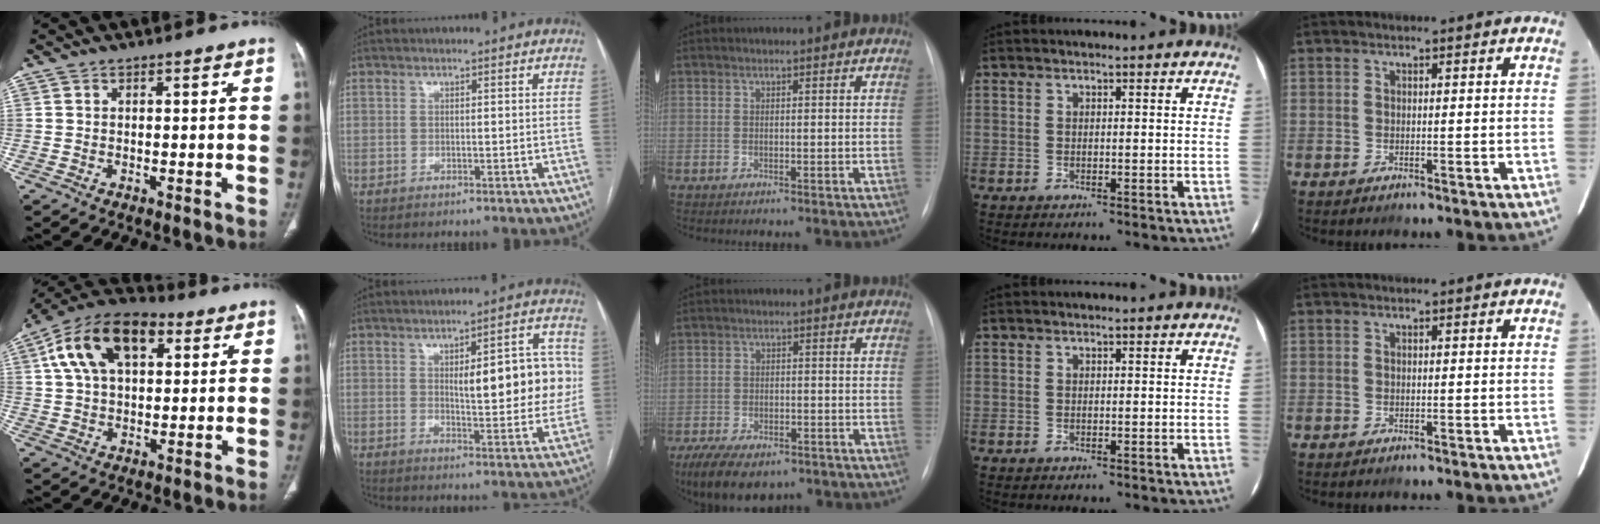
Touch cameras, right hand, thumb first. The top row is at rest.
{"thumb": {"total": 17.0, "force": [6.0, 9.8, 12.5], "torque": [-0.204, 0.016, 0.098]}, "index": {"total": 13.0, "force": [1.7, 4.0, 12.2], "torque": [-0.149, 0.019, 0.028]}, "middle": {"total": 10.7, "force": [-7.7, 5.0, 5.7], "torque": [-0.099, -0.006, -0.113]}}